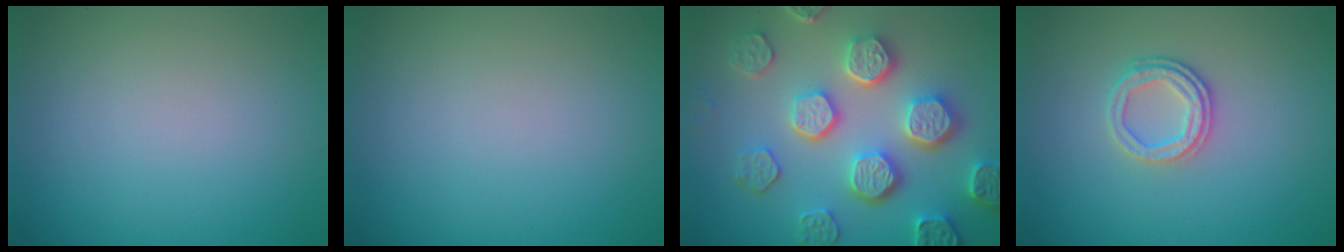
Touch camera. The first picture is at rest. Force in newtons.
{"total": 0.0}
{"total": 7.1, "press": 6.0, "slide": 3.7}
{"total": 2.6, "press": 2.3, "slide": 1.1}